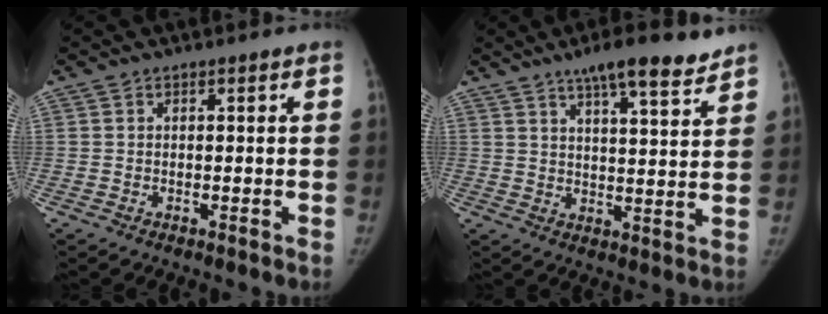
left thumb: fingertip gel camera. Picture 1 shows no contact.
{"total": 11.0, "force": [8.1, 2.4, 7.0], "torque": [-0.084, -0.039, 0.123]}